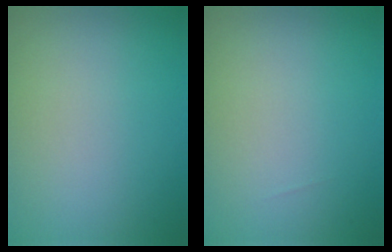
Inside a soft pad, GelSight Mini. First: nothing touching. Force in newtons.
{"total": 0.0}